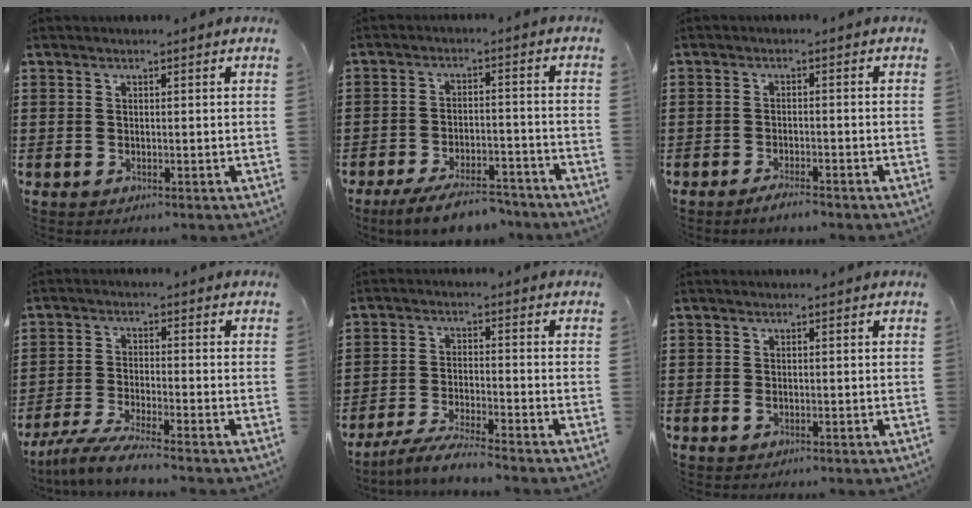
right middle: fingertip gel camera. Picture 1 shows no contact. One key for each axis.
{"total": 7.2, "fx": -6.4, "fy": 1.3, "fz": 3.0, "tx": -0.052, "ty": 0.006, "tz": -0.118}
{"total": 2.3, "fx": -2.1, "fy": 0.2, "fz": 0.7, "tx": -0.014, "ty": -0.001, "tz": -0.040}
{"total": 5.2, "fx": -4.7, "fy": -0.3, "fz": 2.2, "tx": -0.057, "ty": -0.020, "tz": -0.092}
{"total": 4.6, "fx": -4.3, "fy": -0.3, "fz": 1.6, "tx": -0.042, "ty": -0.011, "tz": -0.086}
{"total": 0.9, "fx": -0.2, "fy": 0.5, "fz": 0.7, "tx": -0.016, "ty": -0.001, "tz": -0.002}